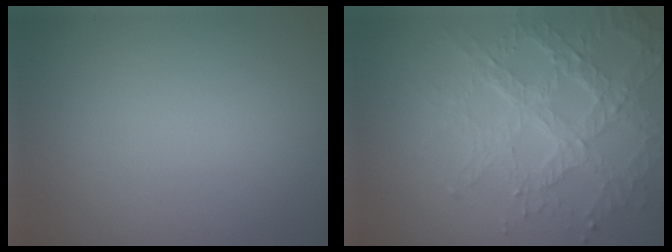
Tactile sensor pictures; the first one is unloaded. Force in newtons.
{"total": 6.7, "press": 5.2, "slide": 4.2}